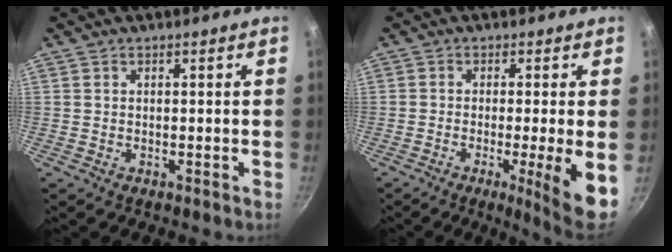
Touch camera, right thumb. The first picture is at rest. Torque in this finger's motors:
{"motor_torque": [1.04, 1.69, 0.07, 0.03, 0.05]}